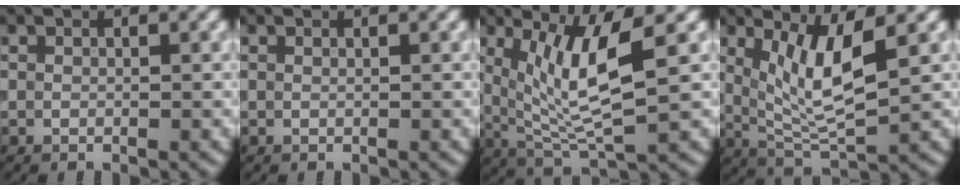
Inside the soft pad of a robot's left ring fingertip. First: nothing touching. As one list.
[{"total": 0.0}, {"total": 6.6, "force": [1.7, 1.7, 6.2], "torque": [-0.127, -0.013, 0.040]}, {"total": 5.8, "force": [1.7, 1.5, 5.3], "torque": [-0.107, -0.012, 0.041]}]